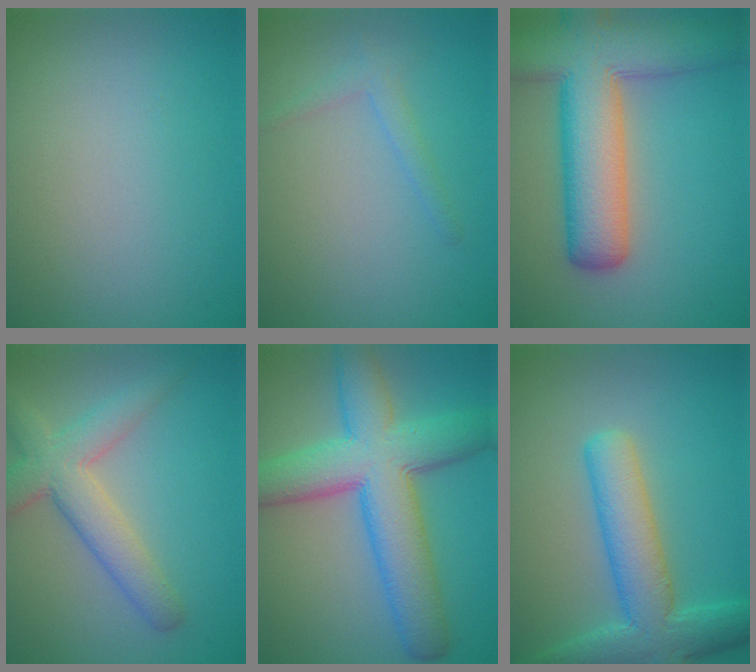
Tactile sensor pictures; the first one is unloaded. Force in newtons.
{"total": 1.4, "press": 1.4, "slide": 0.1}
{"total": 11.0, "press": 11.0, "slide": 0.6}
{"total": 5.1, "press": 5.0, "slide": 0.3}
{"total": 9.5, "press": 9.4, "slide": 0.3}
{"total": 6.9, "press": 6.9, "slide": 0.4}